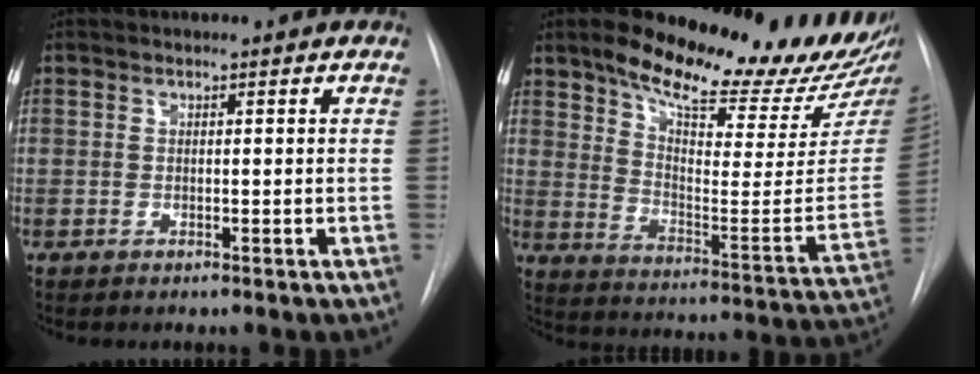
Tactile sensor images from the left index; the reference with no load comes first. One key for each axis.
{"total": 23.9, "fx": 19.9, "fy": 4.1, "fz": 12.6, "tx": -0.188, "ty": -0.065, "tz": 0.269}